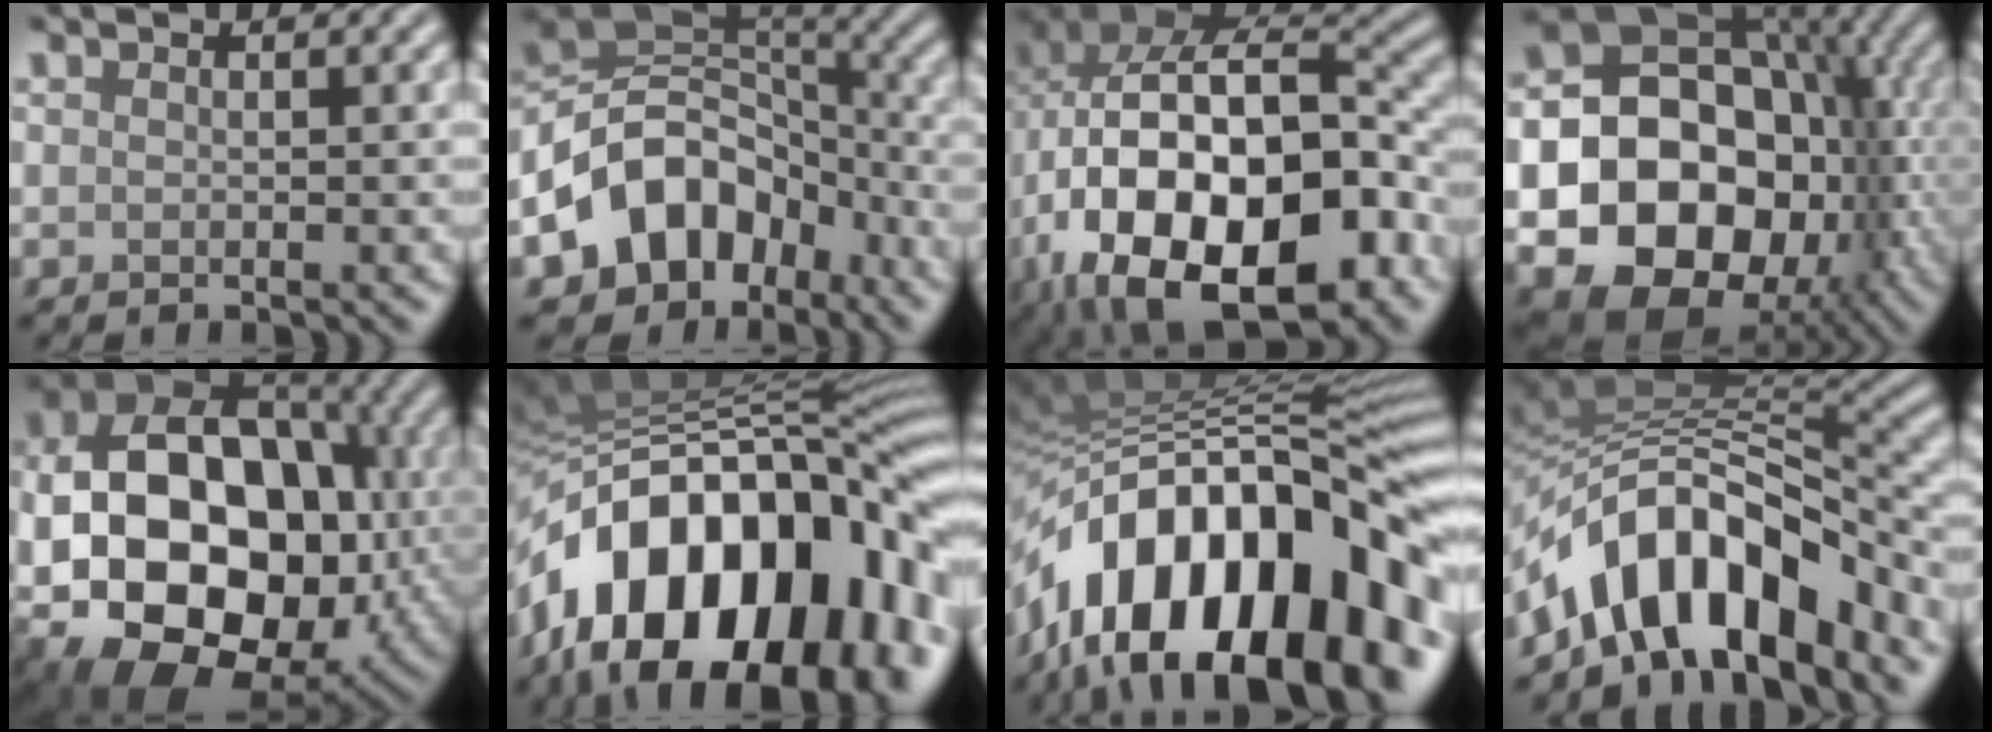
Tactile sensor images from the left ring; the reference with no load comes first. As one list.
[{"total": 9.9, "force": [-4.9, 7.1, 5.0], "torque": [-0.073, 0.015, -0.102]}, {"total": 19.7, "force": [-5.5, 11.9, 14.7], "torque": [-0.261, -0.029, -0.063]}, {"total": 20.0, "force": [-5.2, 16.3, 10.3], "torque": [-0.141, -0.025, -0.099]}, {"total": 19.8, "force": [-2.4, 14.5, 13.3], "torque": [-0.223, -0.014, -0.028]}, {"total": 17.4, "force": [-5.6, 10.2, 13.0], "torque": [-0.199, 0.025, -0.094]}, {"total": 18.4, "force": [-7.1, 8.8, 14.5], "torque": [-0.212, 0.031, -0.130]}, {"total": 11.4, "force": [-6.5, 5.1, 7.8], "torque": [-0.107, 0.011, -0.117]}]